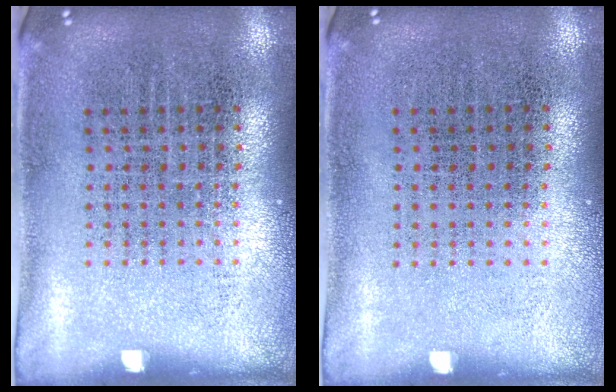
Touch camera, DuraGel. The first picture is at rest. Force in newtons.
{"total": 0.0}